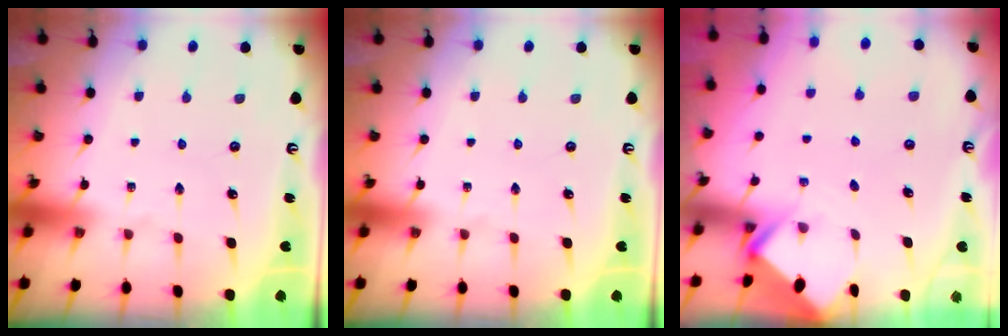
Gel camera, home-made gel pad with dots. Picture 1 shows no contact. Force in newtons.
{"total": 0.0}
{"total": 2.7, "press": 2.7, "slide": 0.2}